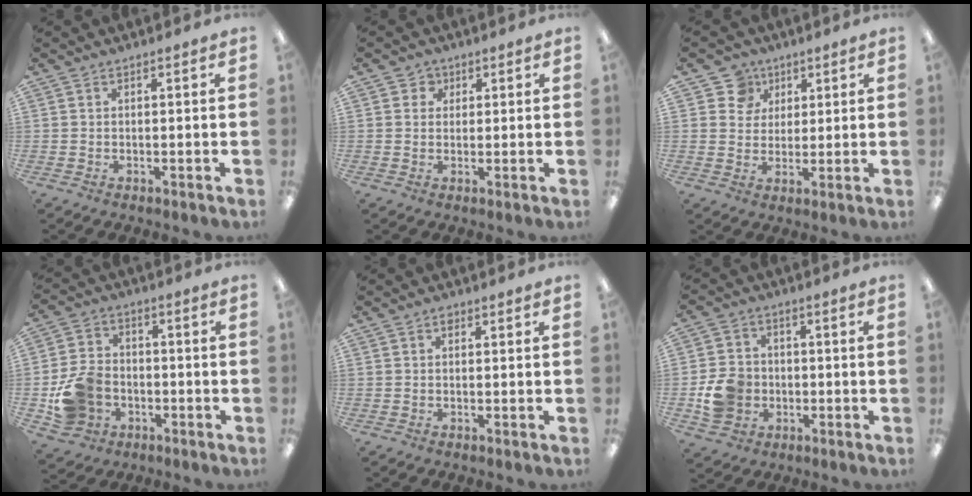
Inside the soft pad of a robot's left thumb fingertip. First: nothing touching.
{"total": 2.7, "force": [0.9, 2.5, 0.4], "torque": [-0.008, 0.005, 0.013]}
{"total": 7.1, "force": [3.5, 6.1, 0.8], "torque": [-0.015, -0.015, 0.063]}
{"total": 11.4, "force": [-3.7, 9.4, 5.3], "torque": [-0.115, 0.034, -0.061]}
{"total": 1.0, "force": [0.5, 0.6, 0.6], "torque": [-0.005, 0.001, 0.006]}
{"total": 8.6, "force": [-1.8, 7.7, 3.5], "torque": [-0.068, 0.017, -0.029]}